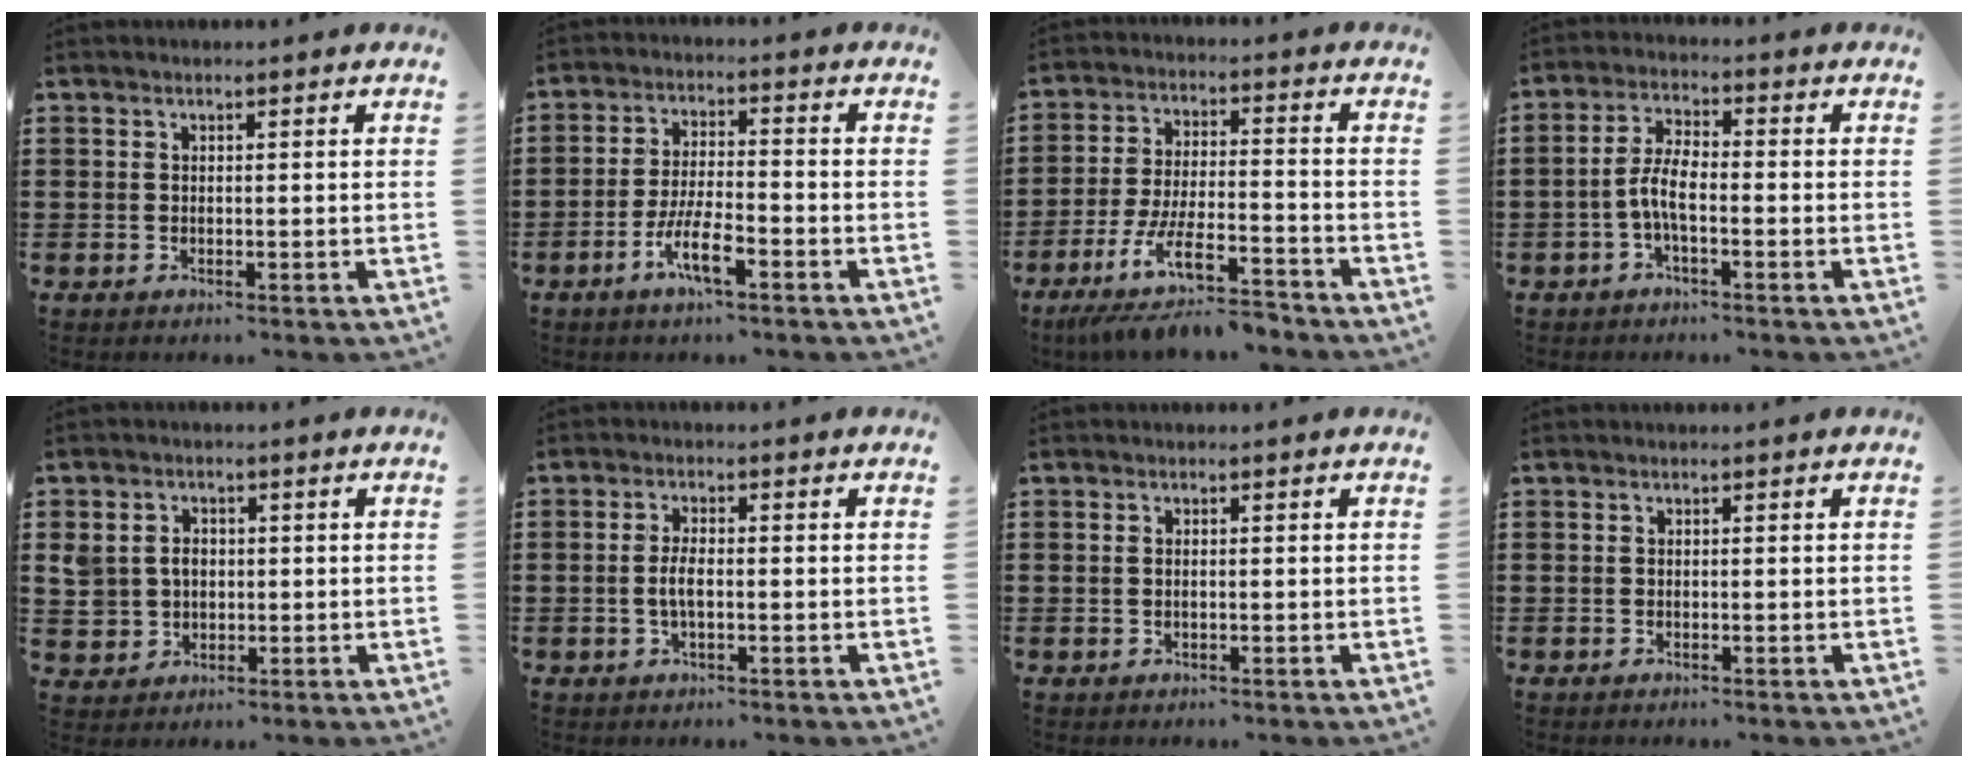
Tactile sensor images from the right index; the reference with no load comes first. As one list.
[{"total": 7.0, "force": [-3.6, 1.7, 5.8], "torque": [-0.127, -0.009, -0.071]}, {"total": 10.5, "force": [-8.0, 1.9, 6.5], "torque": [-0.130, 0.009, -0.153]}, {"total": 4.9, "force": [-1.6, 1.6, 4.4], "torque": [-0.104, -0.003, -0.037]}, {"total": 4.4, "force": [0.4, 4.1, 1.5], "torque": [-0.054, 0.014, 0.004]}, {"total": 2.9, "force": [-0.5, 0.9, 2.7], "torque": [-0.064, -0.004, -0.014]}, {"total": 0.7, "force": [-0.1, 0.3, 0.6], "torque": [-0.013, 0.001, -0.002]}, {"total": 0.0}]